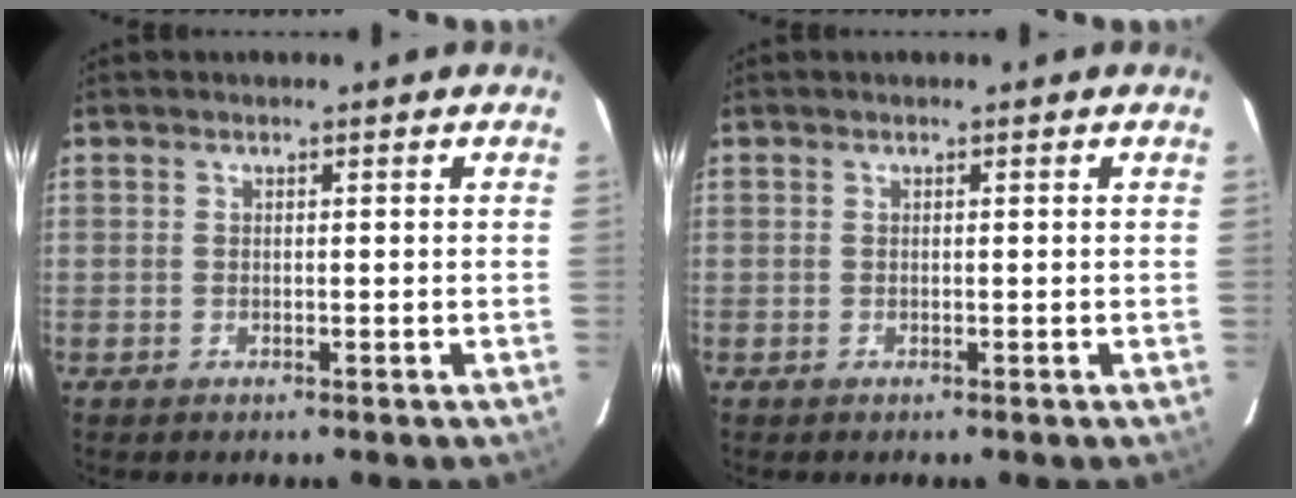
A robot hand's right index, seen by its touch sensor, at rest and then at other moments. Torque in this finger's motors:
{"motor_torque": [-0.01, 0.00, 0.02, 0.00]}